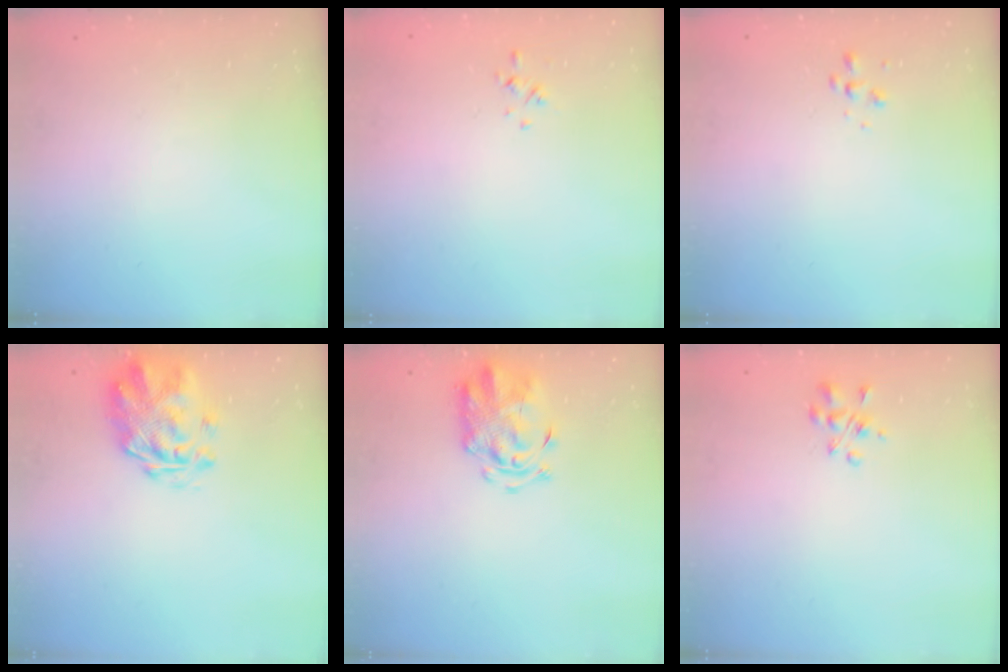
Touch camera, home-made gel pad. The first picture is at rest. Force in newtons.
{"total": 0.6, "press": 0.3, "slide": 0.5}
{"total": 0.5, "press": 0.5, "slide": 0.0}
{"total": 3.1, "press": 2.7, "slide": 1.6}
{"total": 3.7, "press": 3.7, "slide": 0.7}
{"total": 3.9, "press": 3.9, "slide": 0.6}